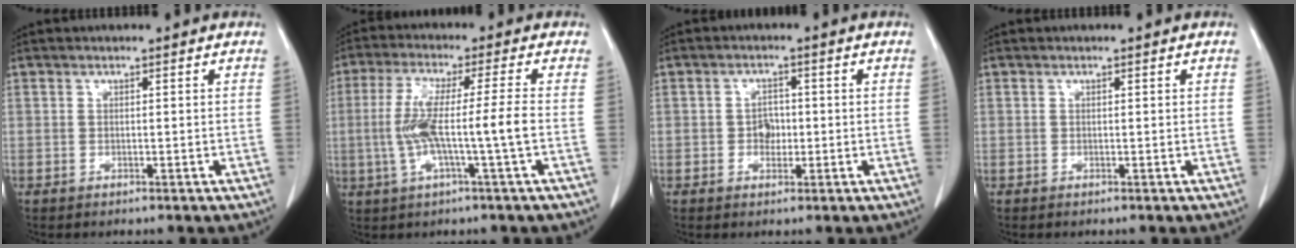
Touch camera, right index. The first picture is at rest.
{"total": 9.5, "force": [-1.5, -0.7, 9.3], "torque": [-0.186, 0.005, -0.029]}
{"total": 2.4, "force": [-0.5, 1.9, 1.4], "torque": [-0.015, 0.007, -0.007]}
{"total": 0.0}